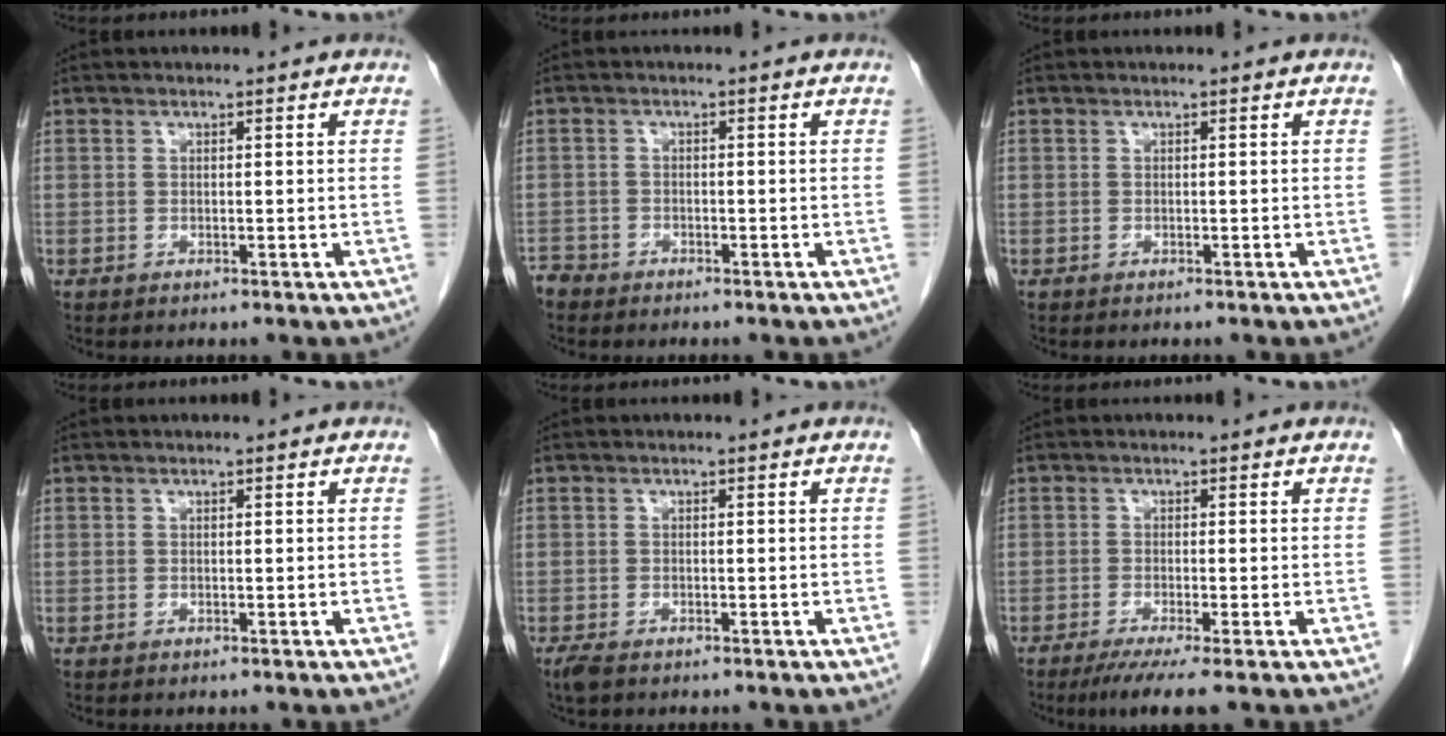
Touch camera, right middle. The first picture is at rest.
{"total": 2.3, "force": [-2.1, 0.9, -0.1], "torque": [0.001, 0.000, -0.040]}
{"total": 0.0}
{"total": 0.0}
{"total": 2.1, "force": [-1.5, 0.8, 1.2], "torque": [-0.030, -0.006, -0.024]}
{"total": 4.6, "force": [-3.2, -0.4, 3.3], "torque": [-0.053, -0.014, -0.056]}